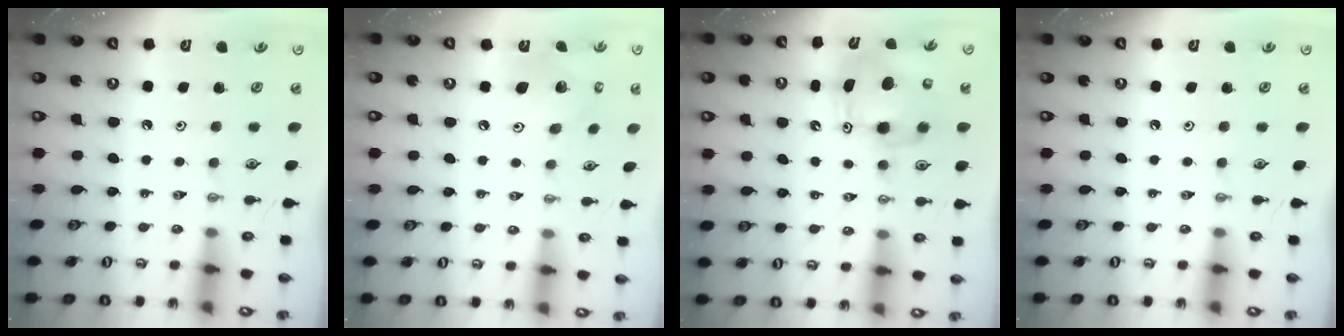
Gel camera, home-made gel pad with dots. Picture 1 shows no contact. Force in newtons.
{"total": 11.3, "press": 11.2, "slide": 1.0}
{"total": 11.0, "press": 10.8, "slide": 2.2}
{"total": 0.0}